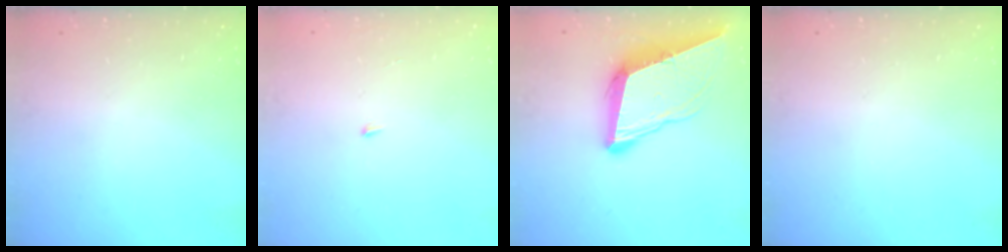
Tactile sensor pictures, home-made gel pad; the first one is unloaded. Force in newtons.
{"total": 3.3, "press": 3.3, "slide": 0.2}
{"total": 11.1, "press": 10.6, "slide": 3.3}
{"total": 0.0}